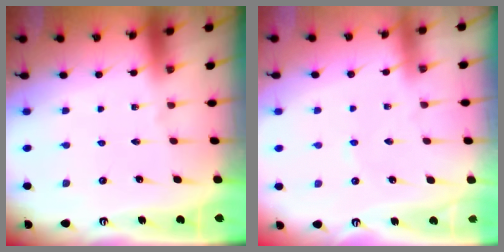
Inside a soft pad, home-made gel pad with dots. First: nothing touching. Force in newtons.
{"total": 1.3, "press": 1.3, "slide": 0.2}